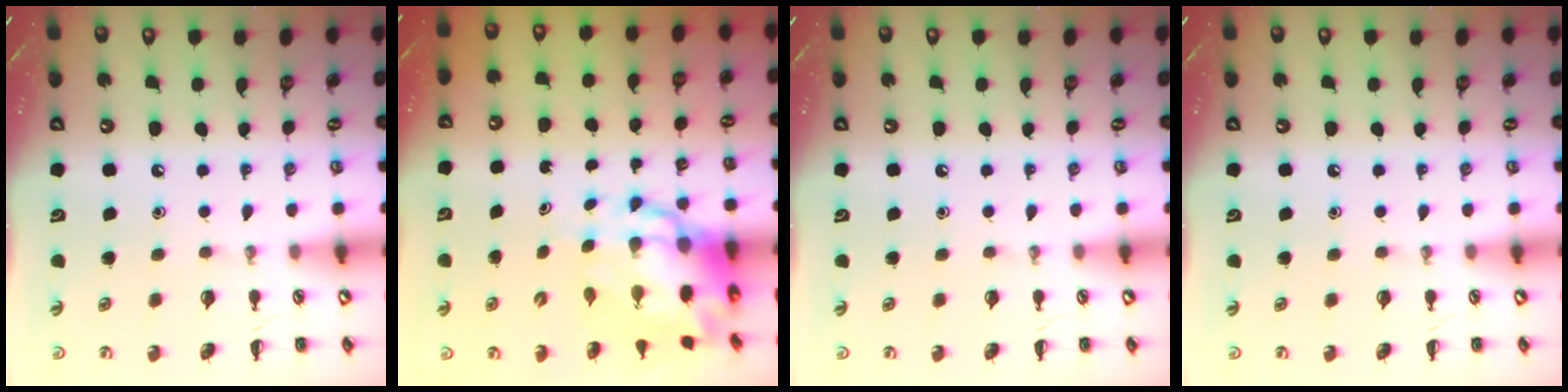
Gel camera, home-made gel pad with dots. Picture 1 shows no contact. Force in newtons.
{"total": 10.1, "press": 9.7, "slide": 2.8}
{"total": 0.0}
{"total": 0.0}